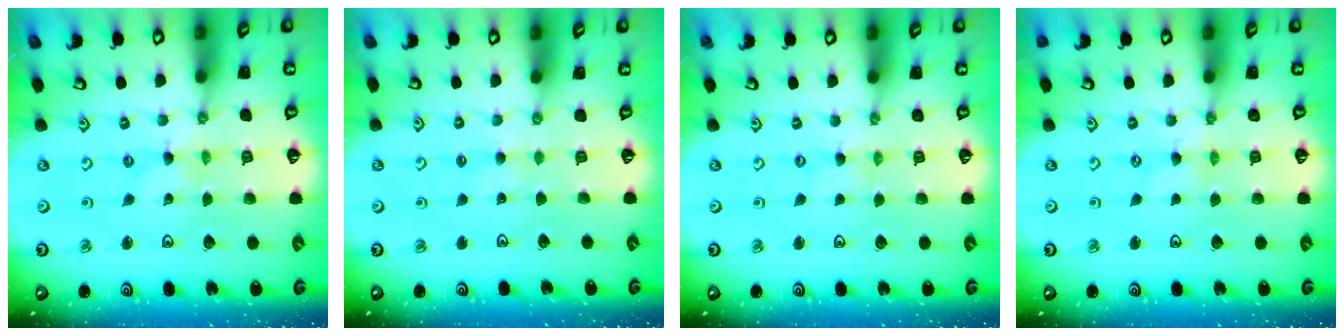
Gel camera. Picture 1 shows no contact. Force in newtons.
{"total": 1.0, "press": 1.0, "slide": 0.3}
{"total": 0.0}
{"total": 0.0}